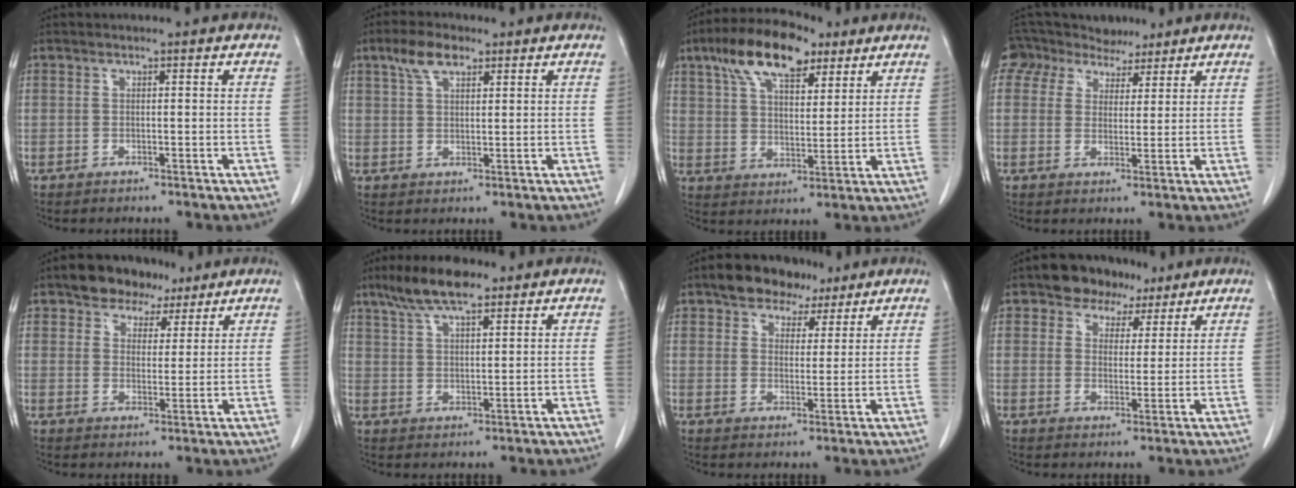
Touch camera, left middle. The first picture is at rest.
{"total": 4.9, "force": [3.0, 2.1, 3.2], "torque": [-0.070, 0.013, 0.060]}
{"total": 13.7, "force": [8.5, 5.4, 9.3], "torque": [-0.168, 0.028, 0.151]}
{"total": 8.3, "force": [7.2, 3.5, 2.0], "torque": [-0.040, 0.021, 0.114]}
{"total": 7.4, "force": [5.2, 4.6, 2.4], "torque": [-0.036, 0.021, 0.087]}
{"total": 8.4, "force": [6.2, 2.1, 5.3], "torque": [-0.107, 0.015, 0.112]}
{"total": 8.0, "force": [5.6, 4.7, 3.0], "torque": [-0.044, 0.024, 0.092]}
{"total": 6.9, "force": [4.8, 4.6, 1.8], "torque": [-0.024, 0.020, 0.078]}